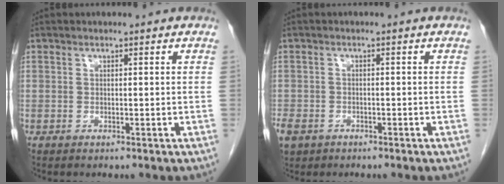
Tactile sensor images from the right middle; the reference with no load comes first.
{"total": 6.6, "force": [-3.8, 4.7, 2.6], "torque": [-0.070, -0.007, -0.061]}